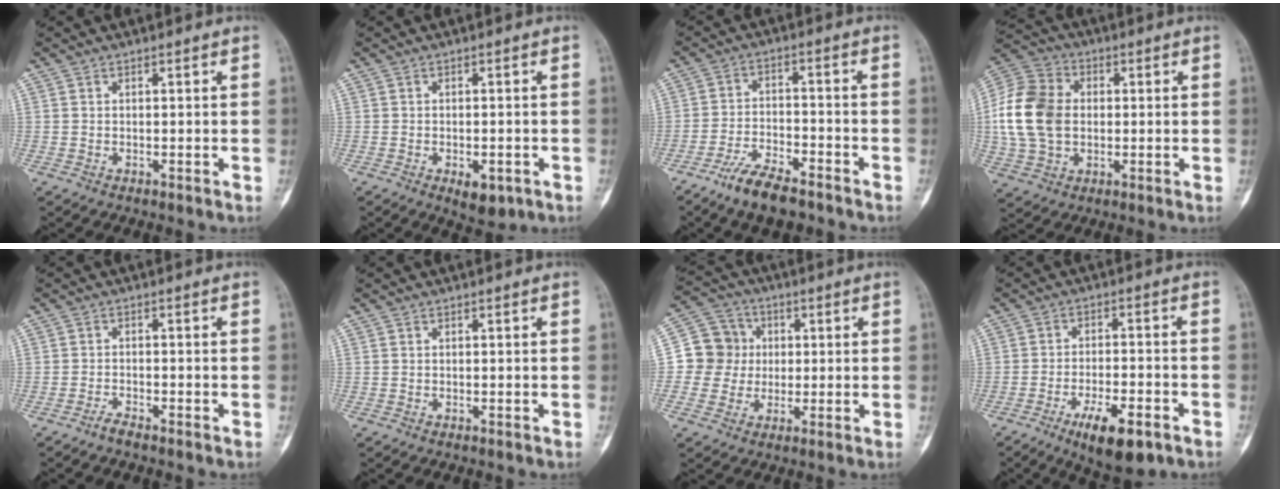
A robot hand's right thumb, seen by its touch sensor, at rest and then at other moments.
{"total": 4.7, "force": [-2.0, 2.4, 3.6], "torque": [-0.041, 0.005, -0.017]}
{"total": 8.8, "force": [-6.5, 2.8, 5.1], "torque": [-0.094, 0.031, -0.120]}
{"total": 15.1, "force": [0.4, 11.1, 10.3], "torque": [-0.188, 0.019, 0.005]}
{"total": 1.6, "force": [-1.5, 0.1, 0.6], "torque": [-0.017, 0.004, -0.031]}
{"total": 0.0}
{"total": 9.1, "force": [0.4, 8.9, 2.0], "torque": [0.003, 0.017, -0.001]}
{"total": 10.5, "force": [-5.7, 3.5, 8.0], "torque": [-0.125, 0.017, -0.084]}